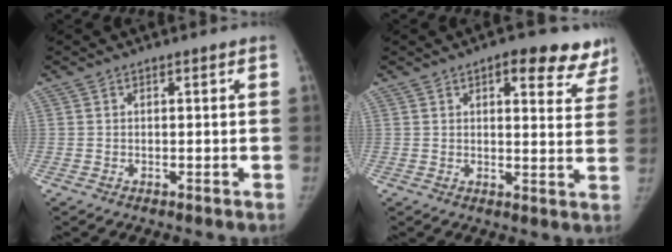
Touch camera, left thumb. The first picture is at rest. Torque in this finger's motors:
{"motor_torque": [0.01, 0.02, 0.70, -0.50, -0.03]}